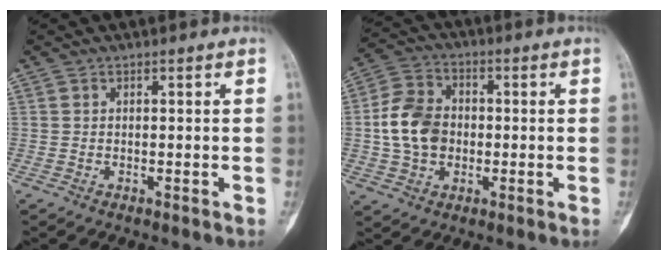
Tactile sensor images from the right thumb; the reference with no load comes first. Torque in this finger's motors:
{"motor_torque": [0.13, 1.69, 0.56, -0.47, 0.10]}